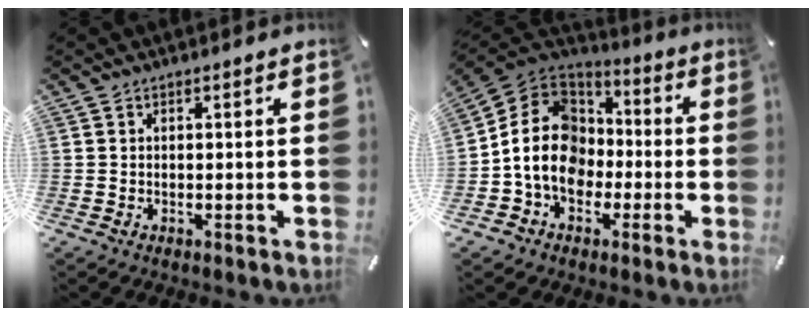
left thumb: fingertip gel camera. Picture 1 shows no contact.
{"total": 15.2, "force": [-3.0, 12.8, 7.7], "torque": [-0.166, 0.027, -0.052]}